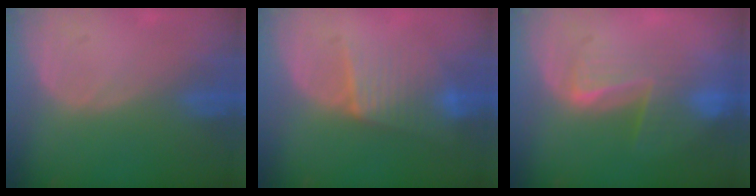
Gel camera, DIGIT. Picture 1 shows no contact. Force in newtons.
{"total": 6.3, "press": 6.3, "slide": 0.8}
{"total": 6.8, "press": 6.6, "slide": 1.5}